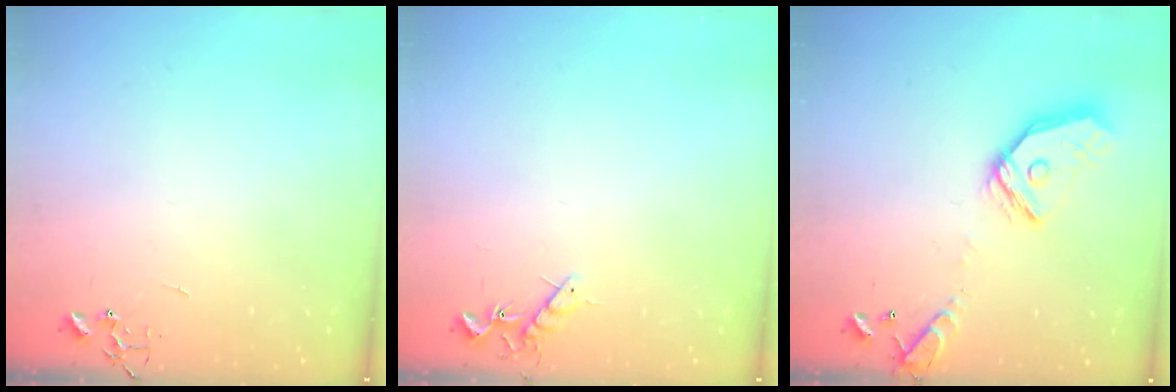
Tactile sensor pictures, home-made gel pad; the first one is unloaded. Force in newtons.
{"total": 7.0, "press": 6.9, "slide": 0.9}
{"total": 16.2, "press": 16.1, "slide": 2.1}